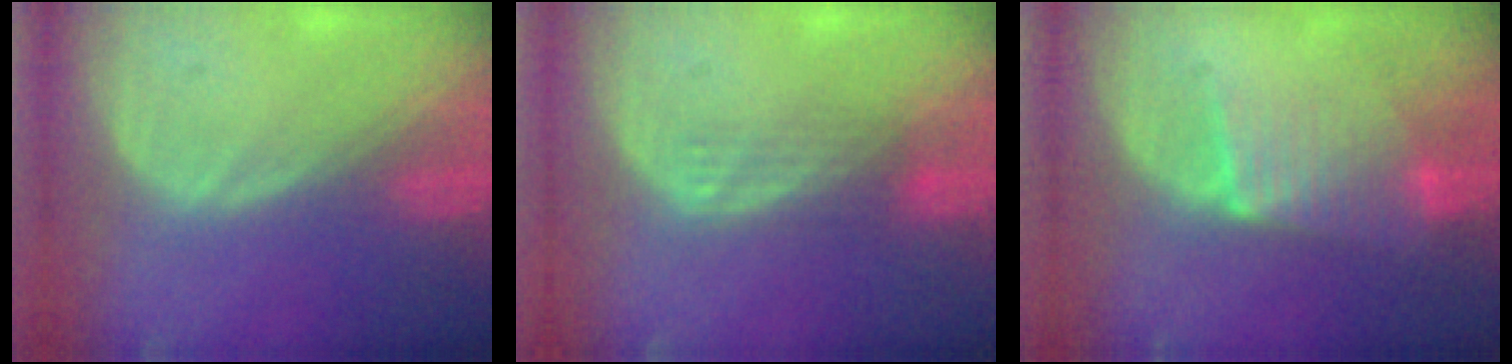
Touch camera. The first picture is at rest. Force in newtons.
{"total": 3.6, "press": 3.0, "slide": 2.0}
{"total": 6.5, "press": 6.1, "slide": 2.4}